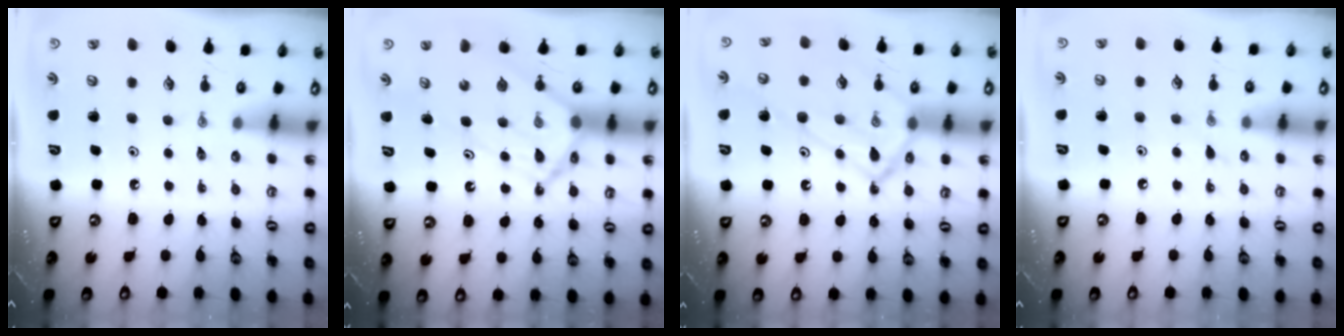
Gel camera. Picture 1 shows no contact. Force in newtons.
{"total": 12.8, "press": 12.8, "slide": 1.3}
{"total": 16.7, "press": 16.7, "slide": 1.2}
{"total": 4.8, "press": 4.8, "slide": 0.6}